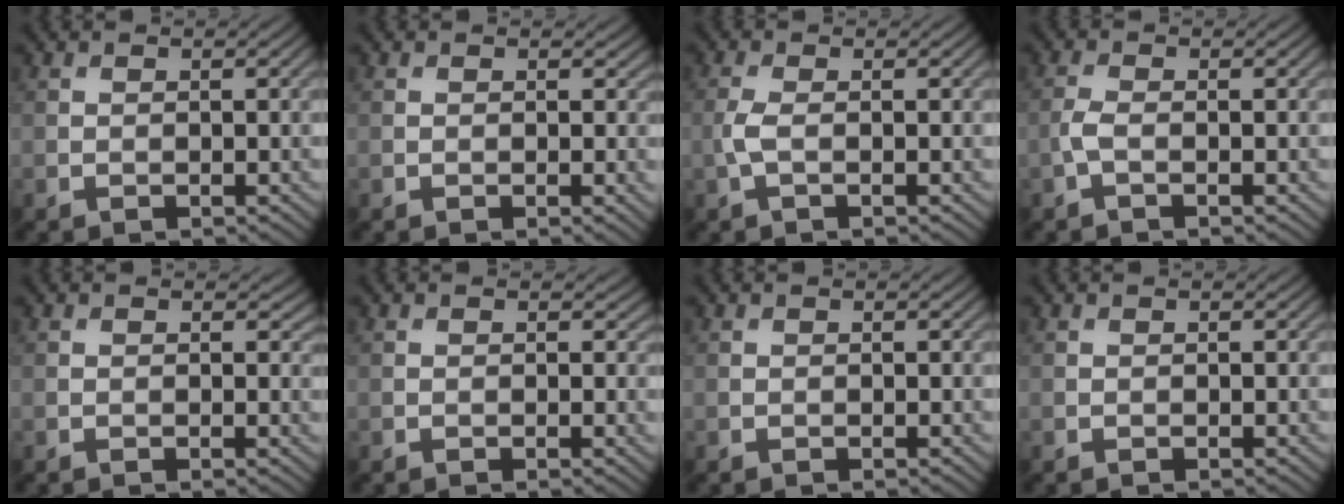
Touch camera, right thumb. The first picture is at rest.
{"total": 1.2, "force": [0.3, 0.7, 0.9], "torque": [-0.011, -0.003, 0.003]}
{"total": 2.3, "force": [-0.5, 0.9, 2.0], "torque": [-0.061, 0.003, -0.013]}
{"total": 1.9, "force": [-0.7, 0.7, 1.6], "torque": [-0.048, 0.004, -0.020]}
{"total": 1.3, "force": [0.3, 0.7, 1.0], "torque": [-0.012, -0.003, 0.004]}
{"total": 1.1, "force": [0.2, 0.6, 0.9], "torque": [-0.010, -0.002, 0.002]}
{"total": 0.0}
{"total": 0.0}